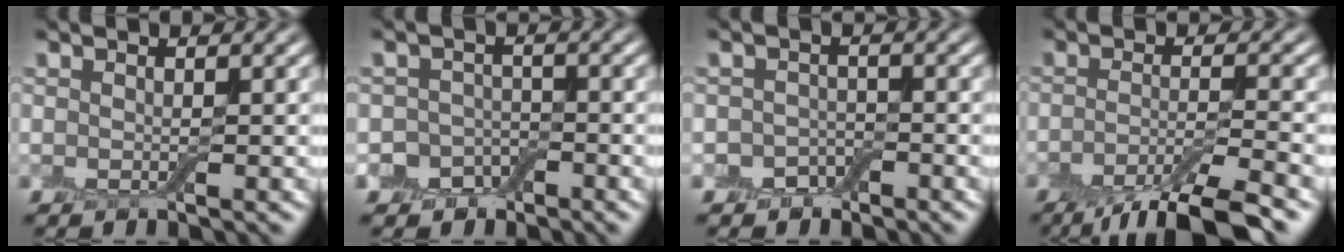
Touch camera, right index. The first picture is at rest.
{"total": 2.7, "force": [-1.6, 2.0, 0.8], "torque": [-0.007, 0.000, -0.032]}
{"total": 1.8, "force": [-1.2, 1.3, 0.6], "torque": [-0.006, 0.003, -0.023]}
{"total": 7.4, "force": [-4.9, 1.7, 5.3], "torque": [-0.074, -0.007, -0.089]}